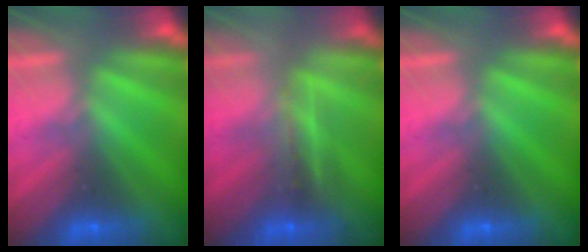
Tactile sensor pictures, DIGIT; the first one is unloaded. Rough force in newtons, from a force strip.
{"total": 2.6}
{"total": 0.0}